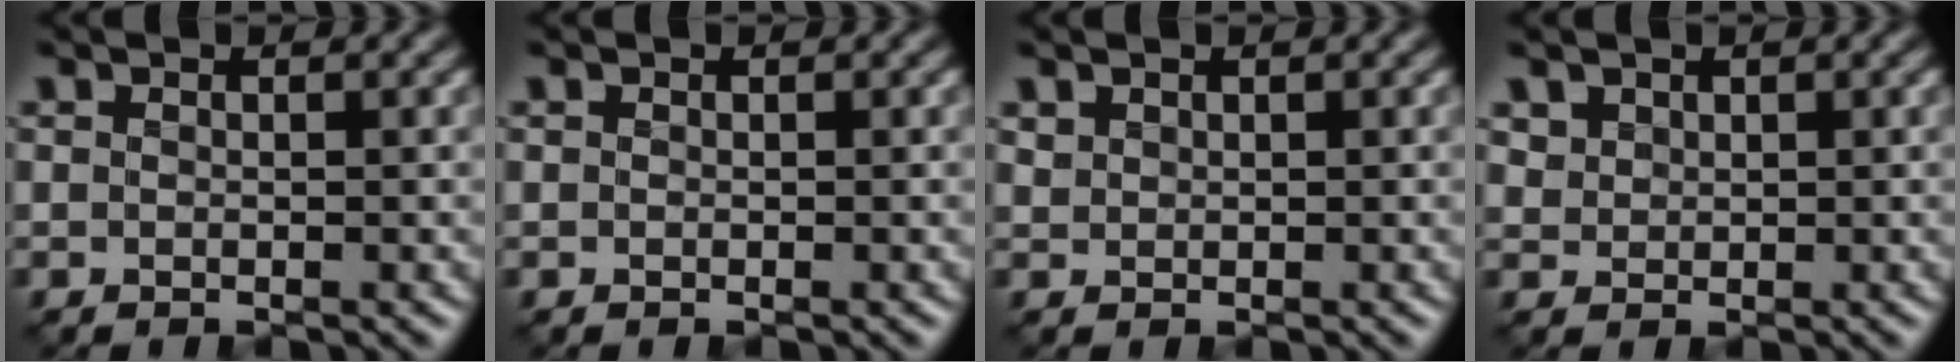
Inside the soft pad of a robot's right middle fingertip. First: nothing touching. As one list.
[{"total": 0.0}, {"total": 0.8, "force": [0.7, 0.4, 0.0], "torque": [-0.006, 0.000, 0.018]}, {"total": 1.5, "force": [1.0, 1.1, 0.2], "torque": [-0.015, -0.007, 0.031]}]